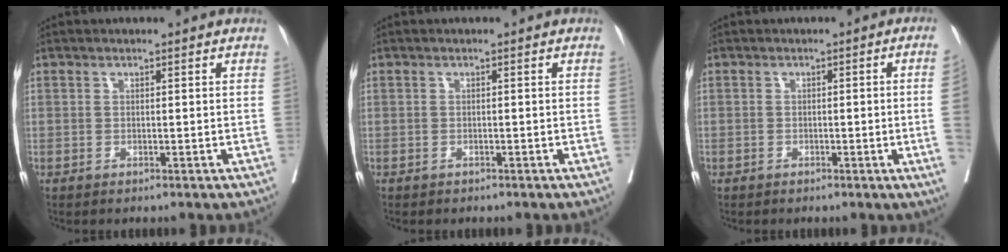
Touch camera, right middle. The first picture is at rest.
{"total": 1.1, "force": [-0.9, 0.5, 0.3], "torque": [-0.014, -0.001, -0.013]}
{"total": 4.4, "force": [-0.9, -1.4, 4.1], "torque": [-0.052, -0.005, -0.011]}